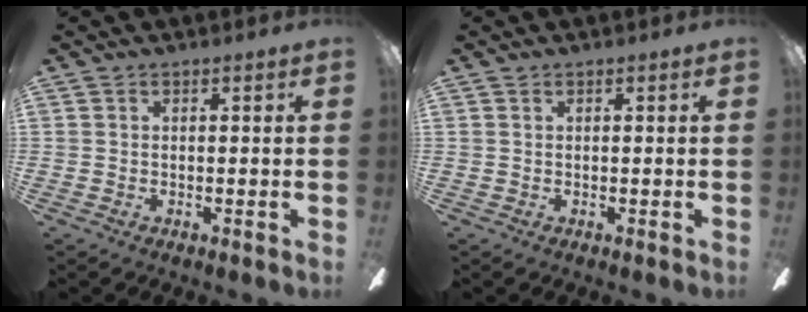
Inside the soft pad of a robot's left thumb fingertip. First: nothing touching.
{"total": 0.0}